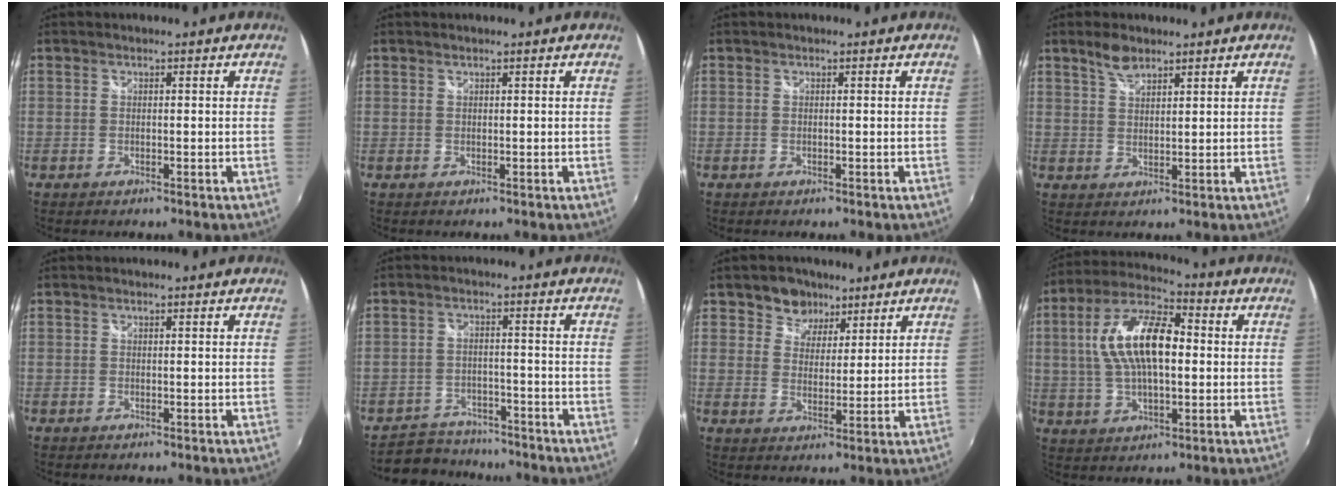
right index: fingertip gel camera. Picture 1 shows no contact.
{"total": 0.0}
{"total": 0.0}
{"total": 3.8, "force": [2.9, 1.5, 1.9], "torque": [-0.034, 0.005, 0.055]}
{"total": 0.0}
{"total": 7.7, "force": [-6.8, 3.6, 0.8], "torque": [-0.035, 0.012, -0.101]}
{"total": 6.0, "force": [3.9, 4.5, 1.0], "torque": [-0.011, 0.009, 0.064]}
{"total": 14.9, "force": [1.4, 6.6, 13.3], "torque": [-0.260, 0.021, 0.021]}